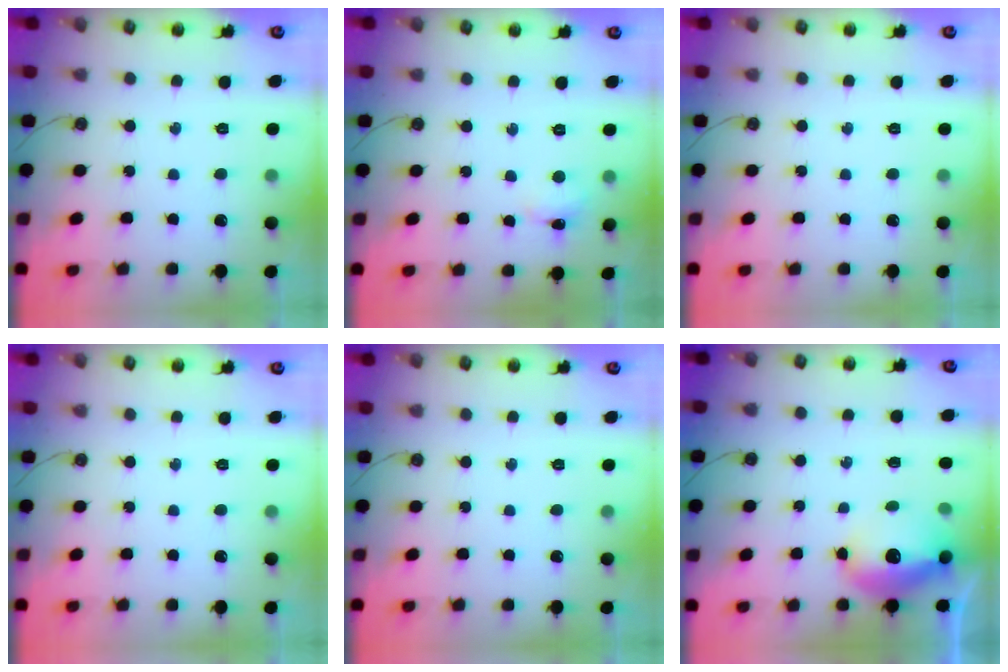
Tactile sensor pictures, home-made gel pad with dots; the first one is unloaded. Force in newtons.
{"total": 3.2, "press": 3.2, "slide": 0.6}
{"total": 0.0}
{"total": 0.0}
{"total": 0.0}
{"total": 13.4, "press": 13.3, "slide": 1.2}